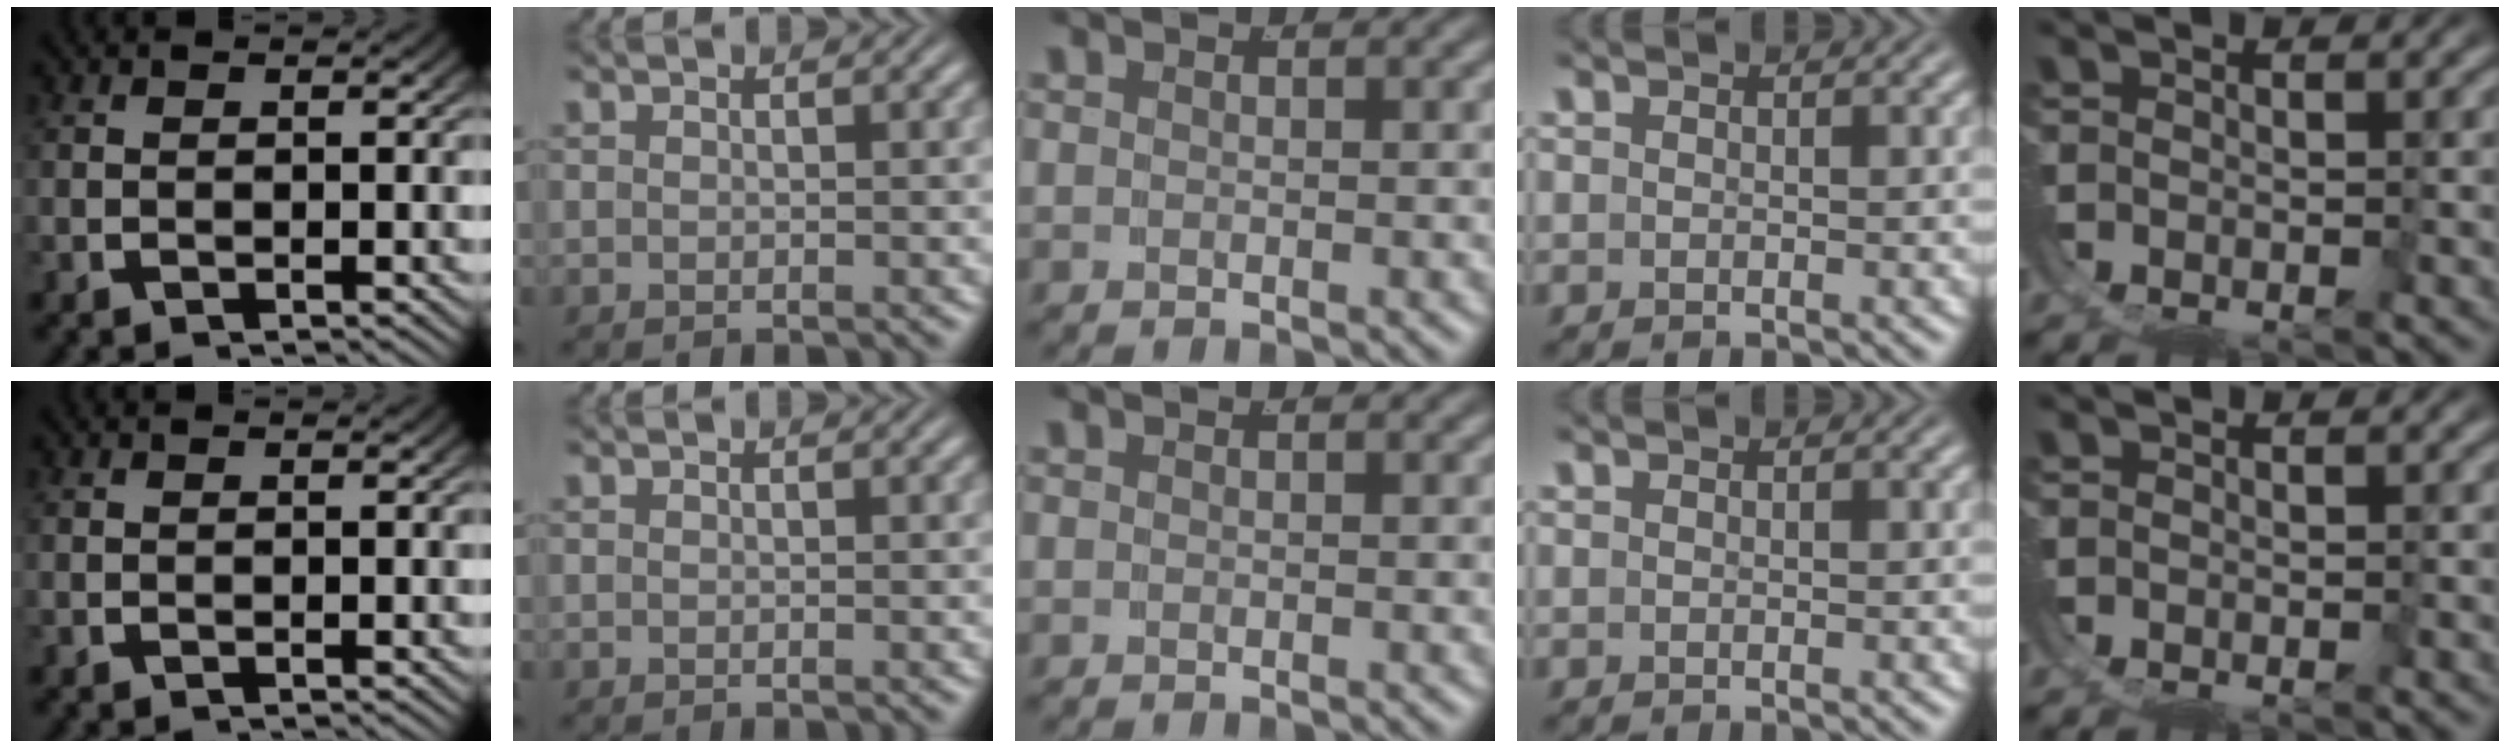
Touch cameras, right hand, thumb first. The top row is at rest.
{}